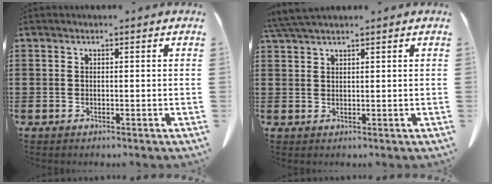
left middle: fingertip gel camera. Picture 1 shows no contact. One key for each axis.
{"total": 3.1, "fx": 2.6, "fy": 0.1, "fz": 1.6, "tx": -0.039, "ty": 0.000, "tz": 0.051}